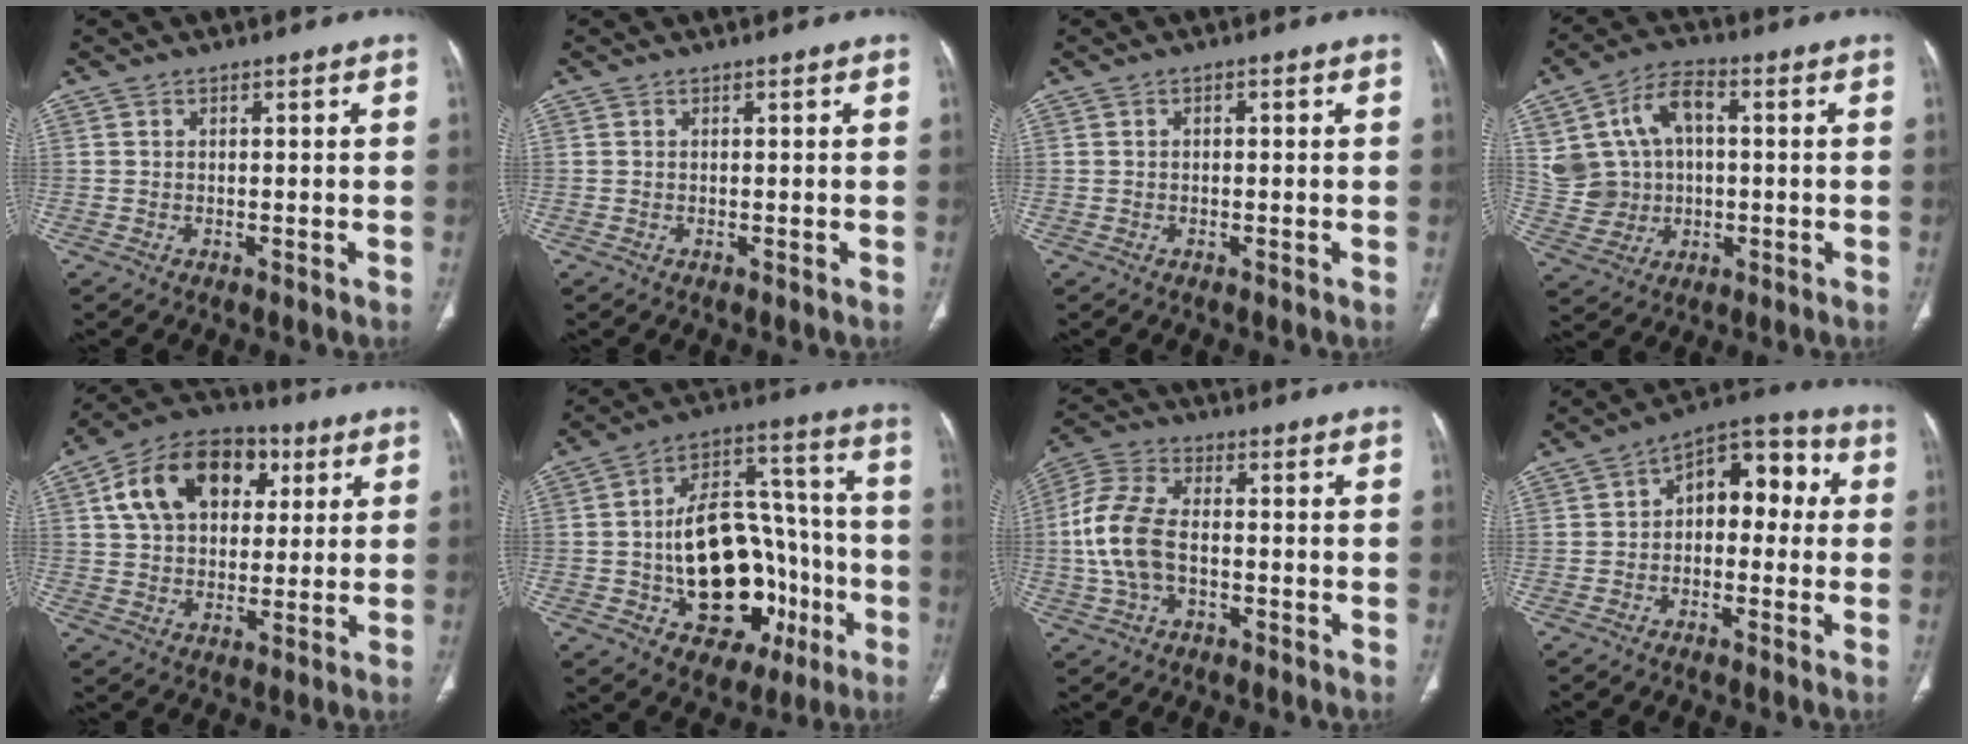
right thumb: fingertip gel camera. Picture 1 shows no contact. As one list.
[{"total": 0.0}, {"total": 0.8, "force": [0.1, 0.5, 0.7], "torque": [-0.009, 0.003, -0.001]}, {"total": 12.2, "force": [2.1, 9.3, 7.6], "torque": [-0.123, 0.019, 0.043]}, {"total": 17.6, "force": [5.6, 12.2, 11.5], "torque": [-0.171, 0.009, 0.088]}, {"total": 25.6, "force": [-5.9, 16.1, 18.9], "torque": [-0.254, 0.046, -0.070]}, {"total": 11.6, "force": [-1.4, 7.0, 9.1], "torque": [-0.200, 0.028, -0.031]}, {"total": 11.3, "force": [0.9, 7.1, 8.8], "torque": [-0.080, 0.044, -0.002]}]